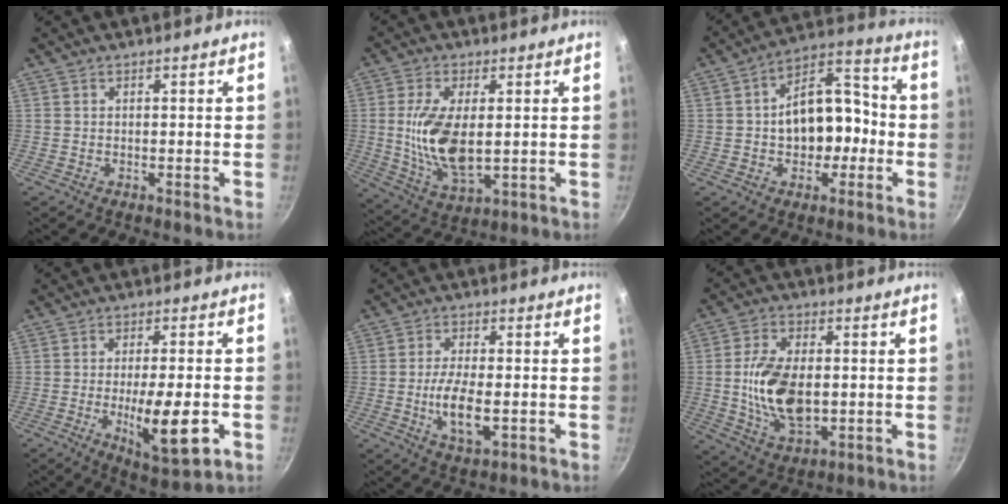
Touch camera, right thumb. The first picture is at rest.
{"total": 12.6, "force": [0.4, 5.9, 11.2], "torque": [-0.218, -0.020, 0.019]}
{"total": 14.6, "force": [-1.4, 9.3, 11.2], "torque": [-0.126, 0.045, -0.028]}
{"total": 12.5, "force": [-3.3, 3.8, 11.5], "torque": [-0.178, -0.010, -0.045]}
{"total": 7.8, "force": [-1.4, 3.3, 6.9], "torque": [-0.130, -0.003, -0.023]}
{"total": 13.9, "force": [-0.5, 7.9, 11.4], "torque": [-0.204, -0.006, -0.001]}